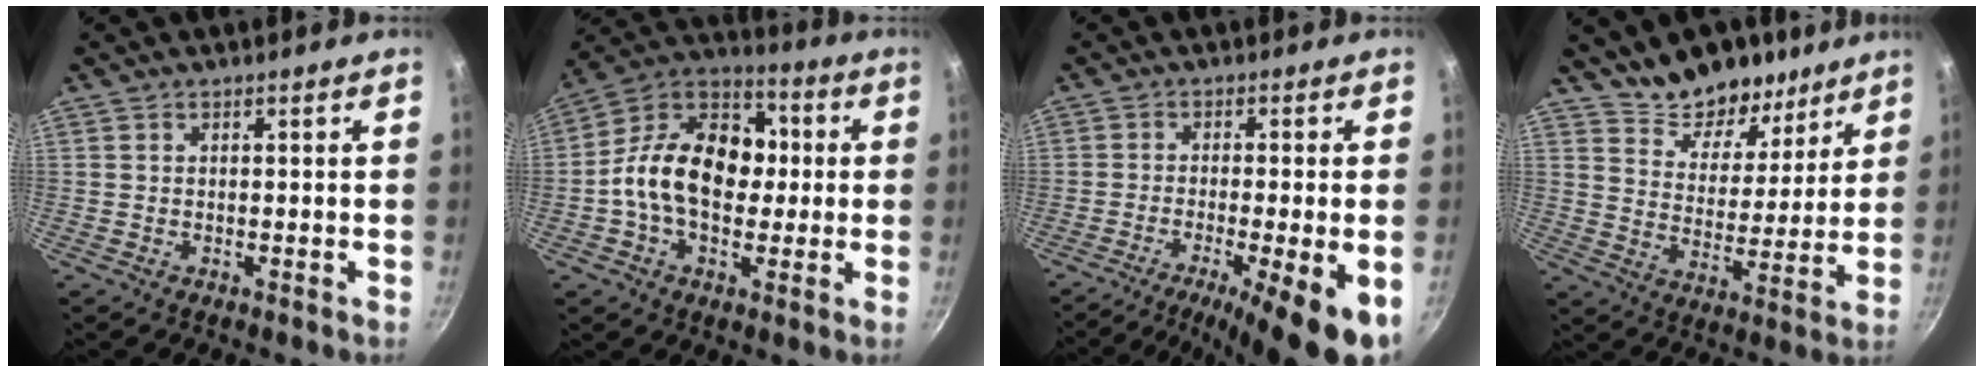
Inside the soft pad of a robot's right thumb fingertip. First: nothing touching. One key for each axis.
{"total": 18.3, "fx": -0.4, "fy": 12.9, "fz": 12.9, "tx": -0.172, "ty": 0.039, "tz": -0.030}
{"total": 13.4, "fx": -6.2, "fy": 2.5, "fz": 11.6, "tx": -0.175, "ty": 0.000, "tz": -0.094}
{"total": 13.6, "fx": 10.4, "fy": 7.4, "fz": 4.7, "tx": -0.031, "ty": -0.074, "tz": 0.167}